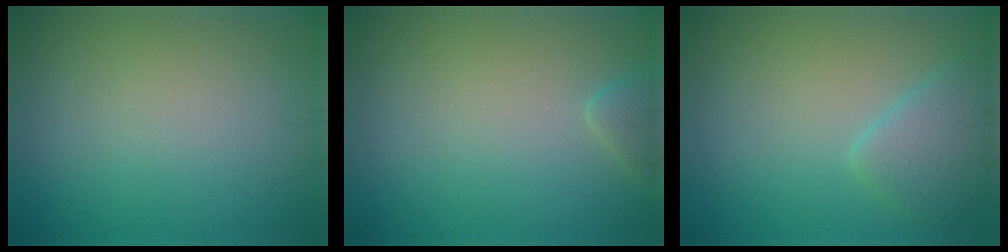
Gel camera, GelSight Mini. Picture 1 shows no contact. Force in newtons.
{"total": 1.3, "press": 1.3, "slide": 0.1}
{"total": 3.0, "press": 3.0, "slide": 0.2}